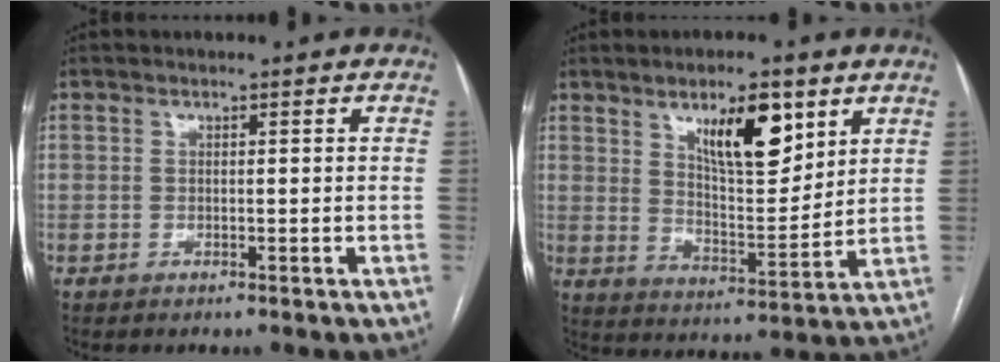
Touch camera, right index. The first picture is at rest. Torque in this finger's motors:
{"motor_torque": [1.07, 0.97, 0.27, 0.08]}